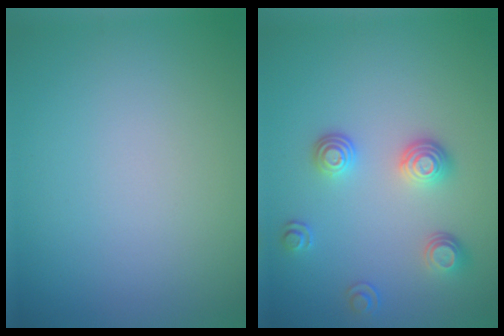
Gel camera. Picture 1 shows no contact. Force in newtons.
{"total": 3.1, "press": 2.6, "slide": 1.8}